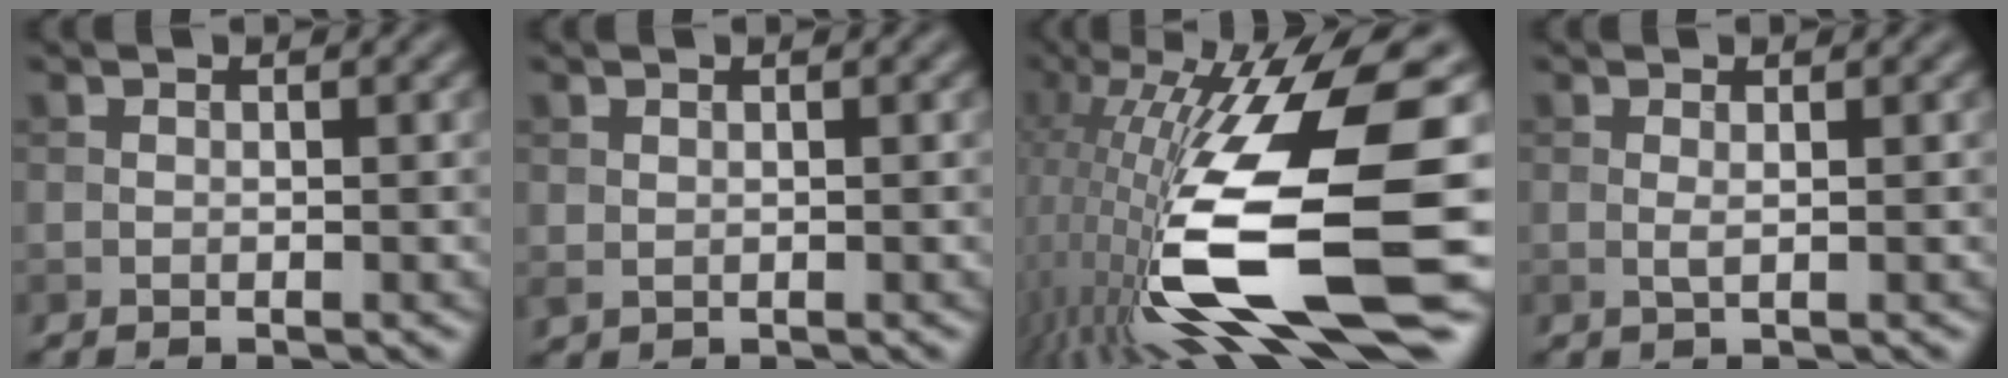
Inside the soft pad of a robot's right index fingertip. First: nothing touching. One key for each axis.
{"total": 0.6, "fx": 0.3, "fy": 0.5, "fz": 0.3, "tx": -0.008, "ty": -0.003, "tz": 0.010}
{"total": 15.9, "fx": -3.3, "fy": 4.4, "fz": 14.9, "tx": -0.294, "ty": -0.008, "tz": -0.051}
{"total": 0.8, "fx": 0.1, "fy": 0.1, "fz": 0.7, "tx": -0.017, "ty": 0.000, "tz": 0.001}